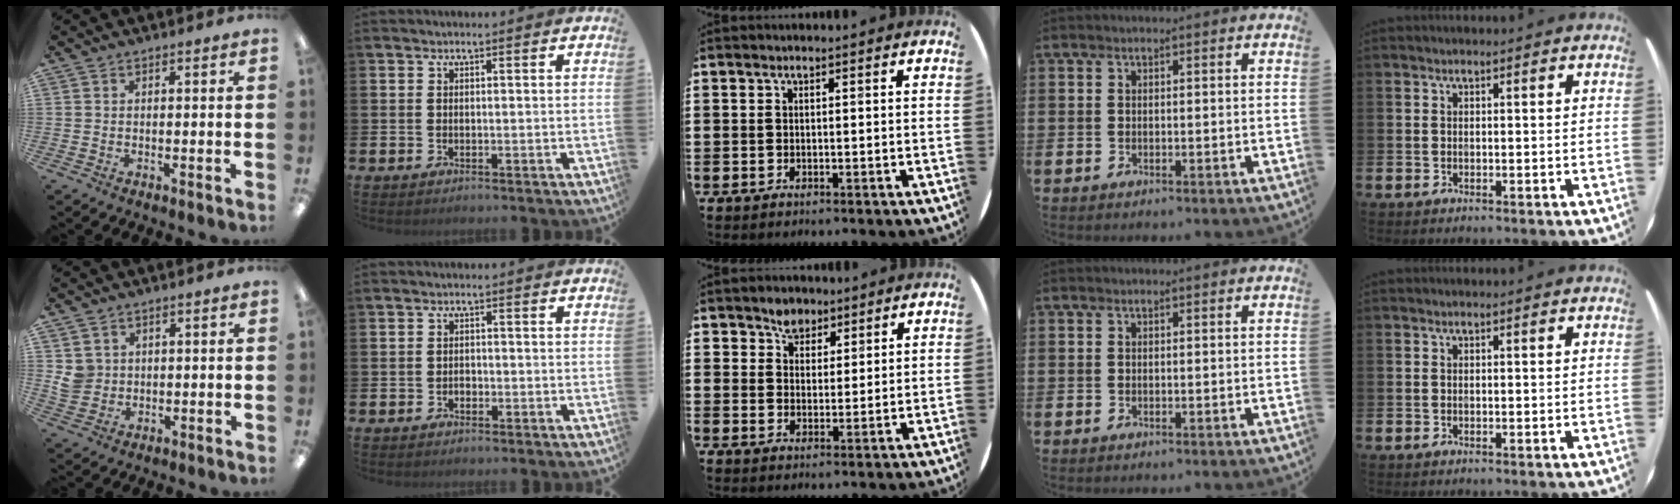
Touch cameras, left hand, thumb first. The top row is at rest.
{"thumb": {"total": 4.5, "force": [1.5, 4.1, 0.9], "torque": [-0.020, 0.004, 0.030]}, "index": {"total": 1.1, "force": [-0.5, 0.8, 0.4], "torque": [-0.002, -0.001, -0.013]}, "middle": {"total": 3.7, "force": [2.9, 2.3, 0.3], "torque": [-0.007, 0.002, 0.056]}}